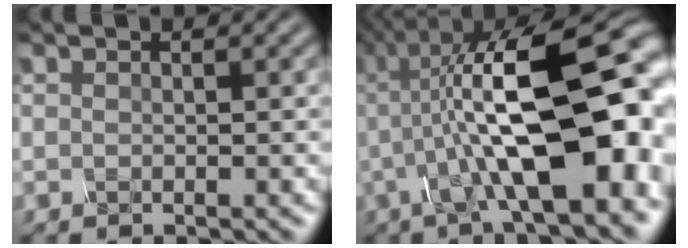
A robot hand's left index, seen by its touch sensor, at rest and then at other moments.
{"total": 16.7, "force": [-1.2, 6.0, 15.5], "torque": [-0.233, 0.031, -0.021]}